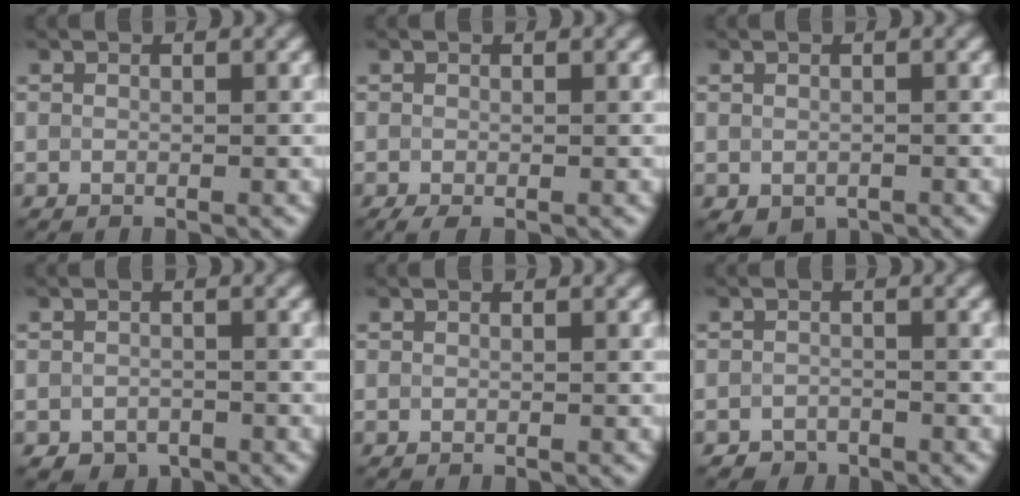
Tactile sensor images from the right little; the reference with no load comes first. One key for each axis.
{"total": 1.5, "fx": -0.9, "fy": 0.6, "fz": 1.1, "tx": -0.023, "ty": -0.004, "tz": -0.017}
{"total": 1.5, "fx": -0.7, "fy": 1.0, "fz": 0.9, "tx": -0.016, "ty": -0.008, "tz": -0.012}
{"total": 1.9, "fx": -1.2, "fy": 1.2, "fz": 0.7, "tx": -0.008, "ty": -0.002, "tz": -0.025}
{"total": 0.0}
{"total": 1.4, "fx": -1.2, "fy": 0.7, "fz": 0.0, "tx": 0.004, "ty": 0.005, "tz": -0.024}